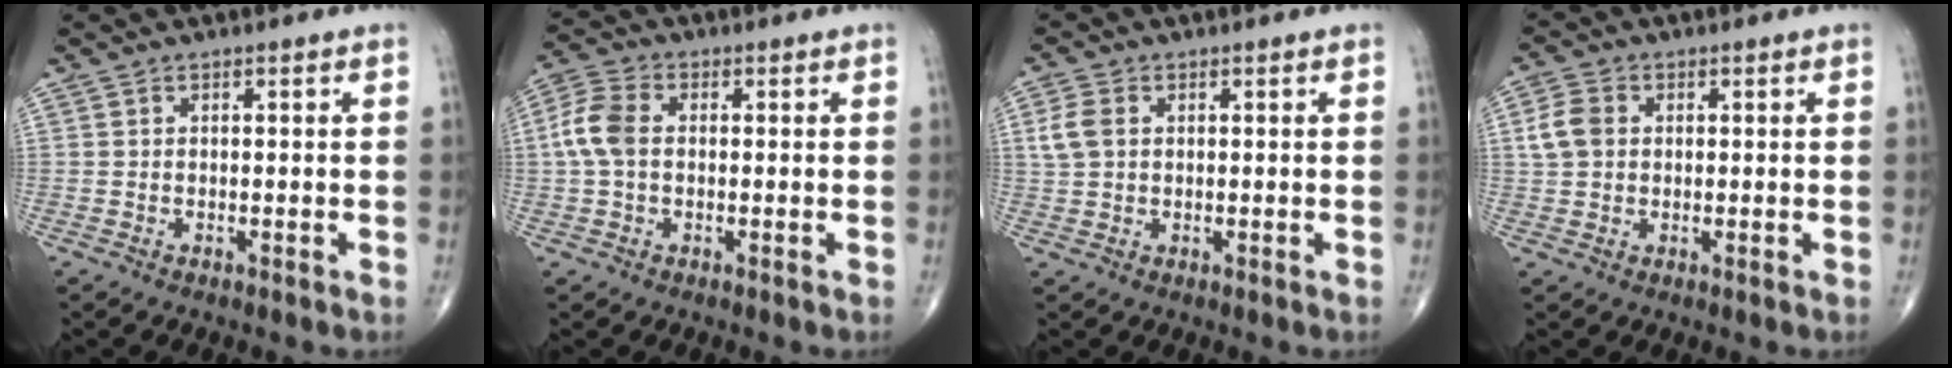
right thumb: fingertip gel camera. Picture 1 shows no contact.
{"total": 6.9, "force": [0.2, 4.6, 5.1], "torque": [-0.119, 0.019, -0.003]}
{"total": 4.2, "force": [0.9, 3.0, 2.8], "torque": [-0.063, 0.006, 0.018]}
{"total": 5.0, "force": [0.8, 3.9, 3.0], "torque": [-0.058, 0.007, 0.011]}